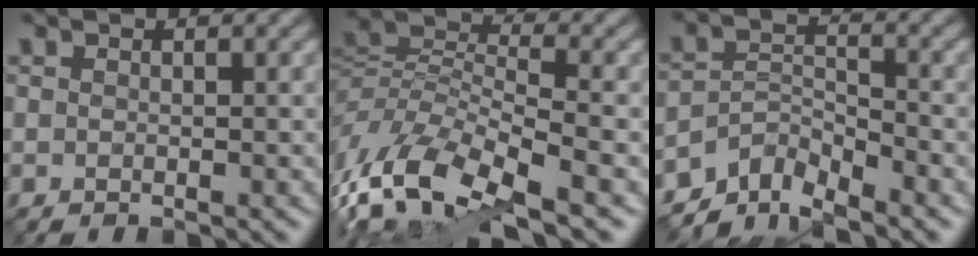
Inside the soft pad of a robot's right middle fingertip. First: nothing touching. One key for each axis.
{"total": 11.4, "fx": -6.0, "fy": 4.5, "fz": 8.5, "tx": -0.182, "ty": -0.007, "tz": -0.123}
{"total": 4.1, "fx": -3.8, "fy": 1.0, "fz": 1.1, "tx": -0.015, "ty": -0.002, "tz": -0.077}